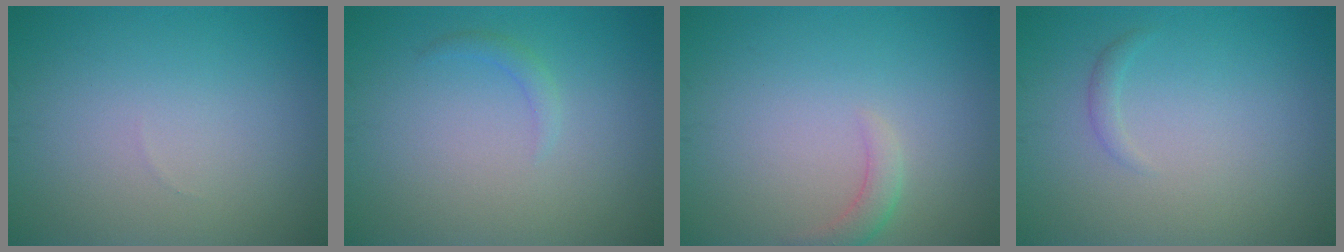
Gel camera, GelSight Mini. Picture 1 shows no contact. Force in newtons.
{"total": 1.0, "press": 1.0, "slide": 0.1}
{"total": 1.6, "press": 1.6, "slide": 0.3}
{"total": 0.7, "press": 0.7, "slide": 0.0}